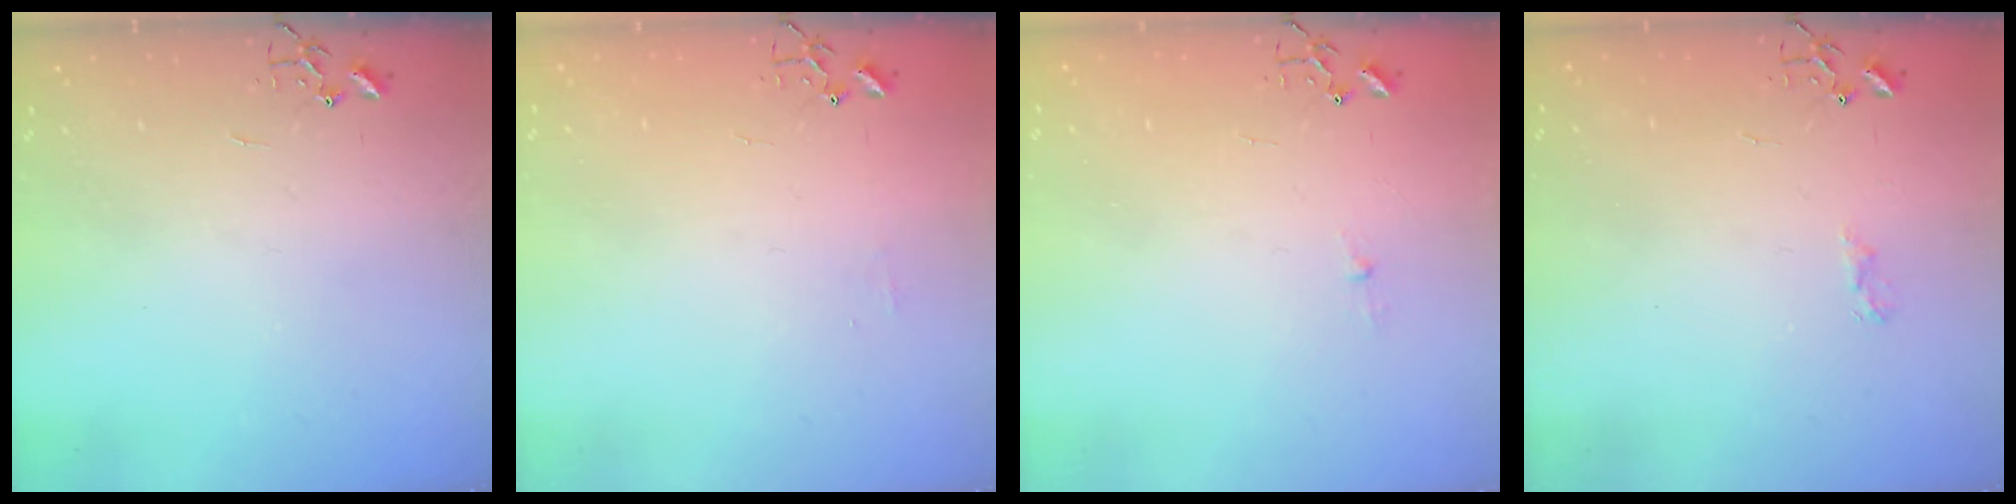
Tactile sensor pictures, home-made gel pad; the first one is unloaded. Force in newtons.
{"total": 3.9, "press": 3.8, "slide": 0.6}
{"total": 2.6, "press": 2.5, "slide": 0.4}
{"total": 5.6, "press": 5.6, "slide": 0.6}